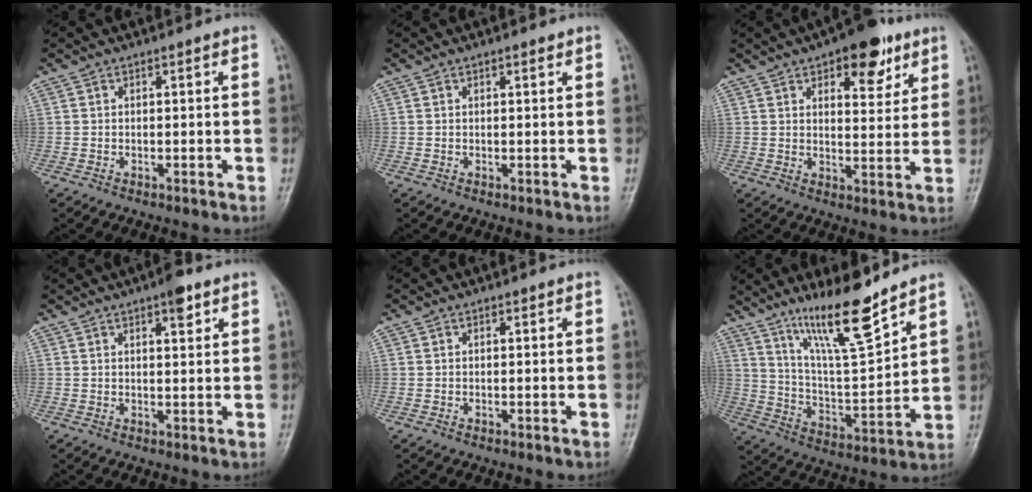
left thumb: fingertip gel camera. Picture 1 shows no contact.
{"total": 0.7, "force": [0.5, 0.2, 0.4], "torque": [-0.008, -0.002, 0.007]}
{"total": 11.3, "force": [6.4, 5.2, 7.8], "torque": [-0.072, -0.027, 0.087]}
{"total": 3.9, "force": [2.4, 1.2, 2.8], "torque": [-0.033, -0.010, 0.032]}
{"total": 0.0}
{"total": 14.9, "force": [11.1, 2.0, 9.7], "torque": [-0.158, -0.075, 0.207]}